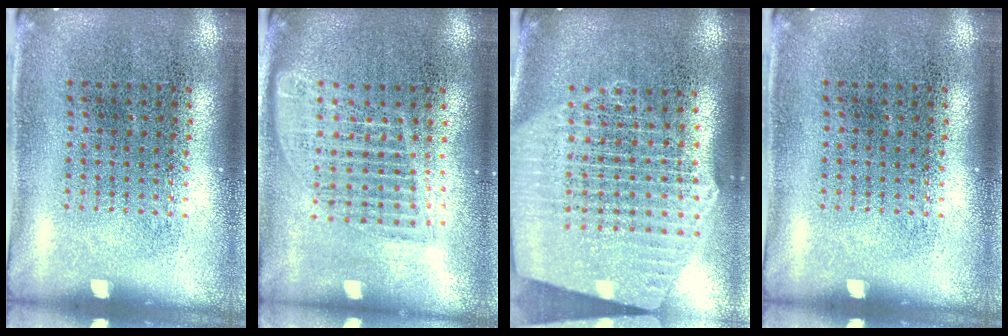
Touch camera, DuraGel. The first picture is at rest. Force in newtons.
{"total": 1.7, "press": 1.4, "slide": 0.9}
{"total": 2.8, "press": 2.3, "slide": 1.5}
{"total": 0.0}